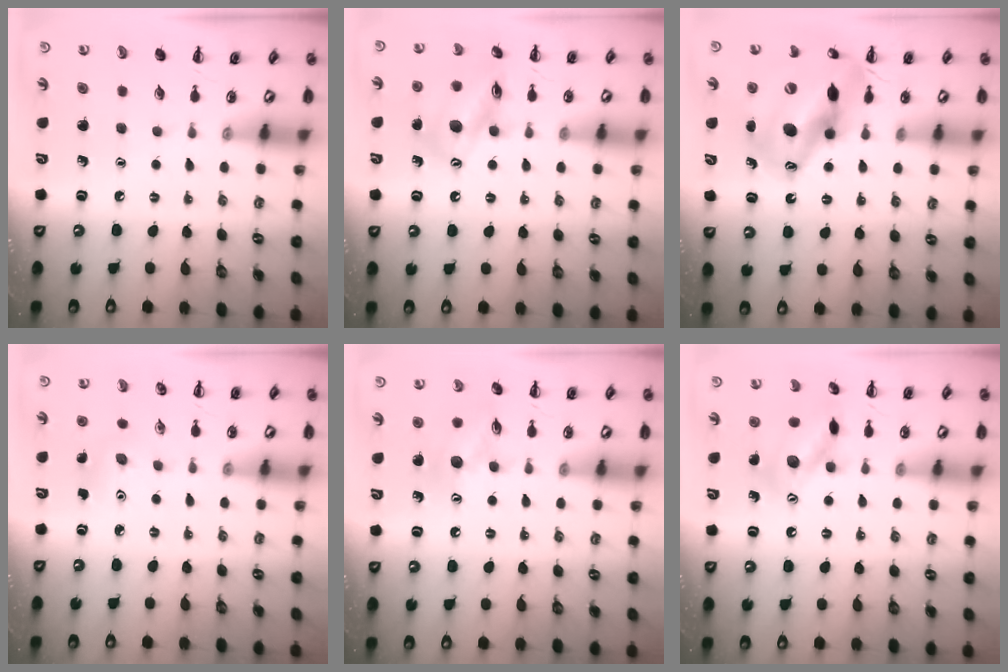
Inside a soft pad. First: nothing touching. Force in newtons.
{"total": 14.5, "press": 14.4, "slide": 1.7}
{"total": 18.4, "press": 17.7, "slide": 5.1}
{"total": 4.1, "press": 3.9, "slide": 1.2}
{"total": 10.0, "press": 9.9, "slide": 1.0}
{"total": 12.9, "press": 12.9, "slide": 0.5}